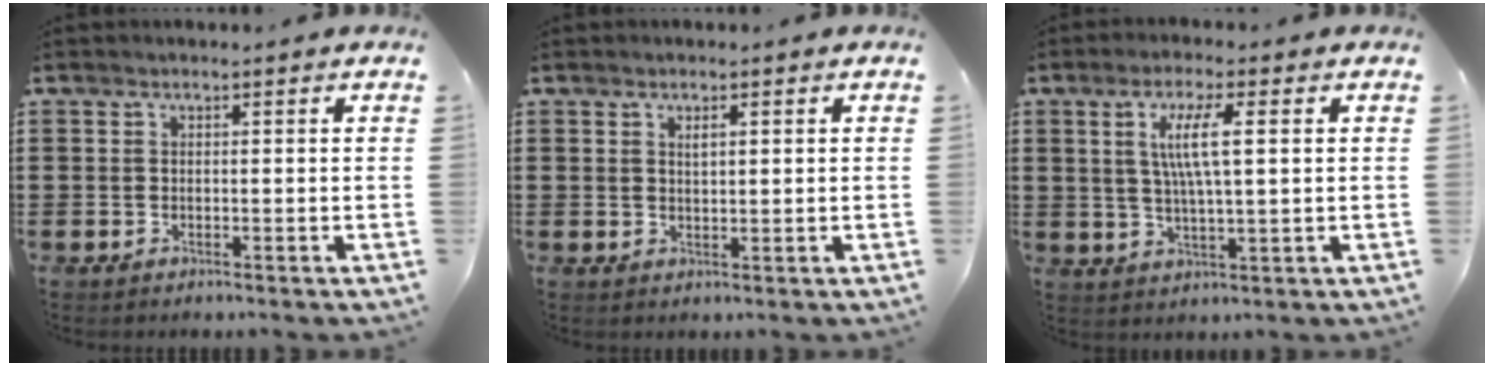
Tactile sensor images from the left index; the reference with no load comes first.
{"total": 1.3, "force": [0.6, 0.3, 1.2], "torque": [-0.023, 0.003, 0.008]}
{"total": 6.4, "force": [1.6, 1.0, 6.1], "torque": [-0.121, 0.003, 0.023]}